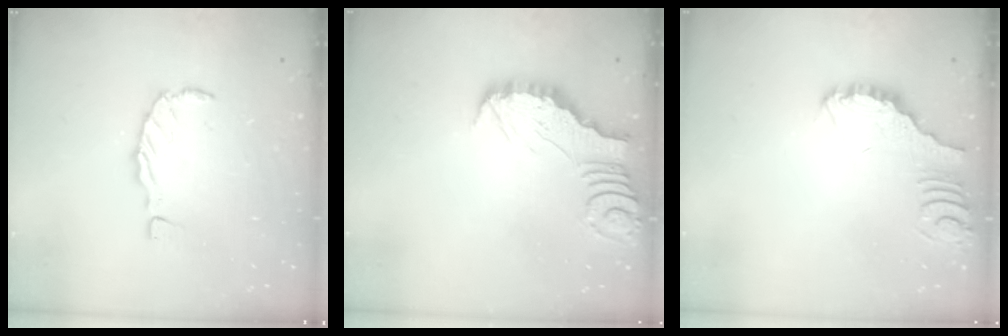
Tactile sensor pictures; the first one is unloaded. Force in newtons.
{"total": 3.0, "press": 3.0, "slide": 0.3}
{"total": 3.0, "press": 3.0, "slide": 0.2}